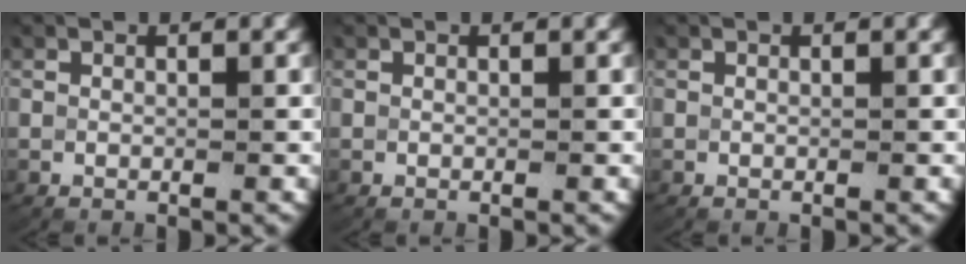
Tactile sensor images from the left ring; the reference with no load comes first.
{"total": 0.0}
{"total": 0.0}